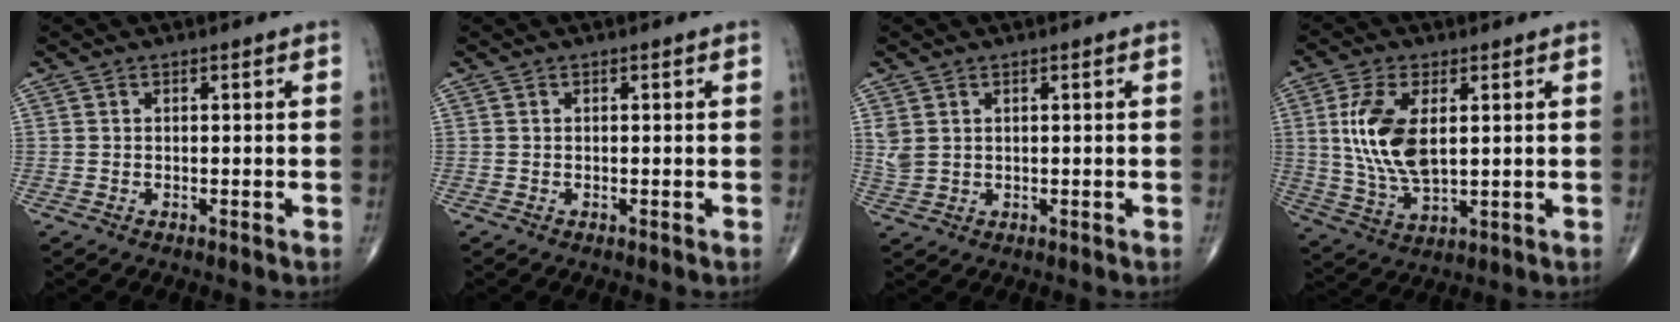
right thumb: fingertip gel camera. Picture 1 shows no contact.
{"total": 0.0}
{"total": 2.8, "force": [1.1, 2.0, 1.7], "torque": [-0.042, 0.000, 0.030]}
{"total": 12.3, "force": [2.2, 6.0, 10.5], "torque": [-0.216, -0.014, 0.050]}